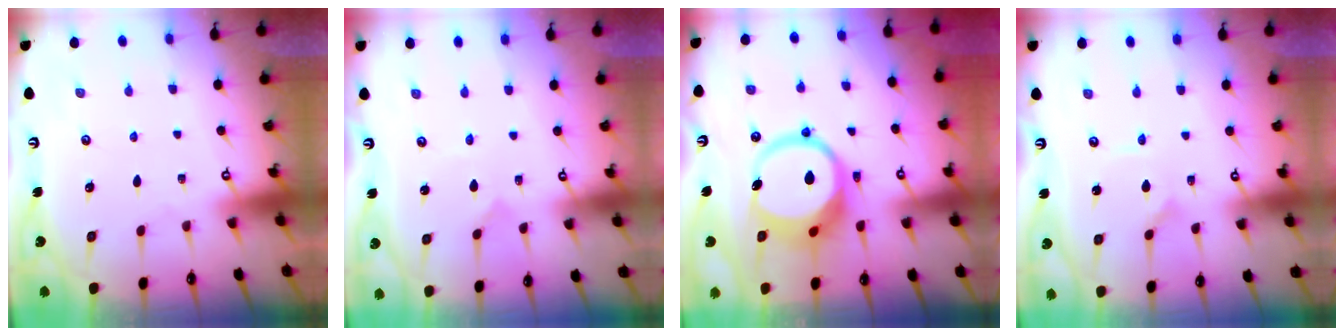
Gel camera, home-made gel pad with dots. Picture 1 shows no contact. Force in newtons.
{"total": 0.0}
{"total": 12.8, "press": 12.7, "slide": 1.7}
{"total": 1.0, "press": 1.0, "slide": 0.0}